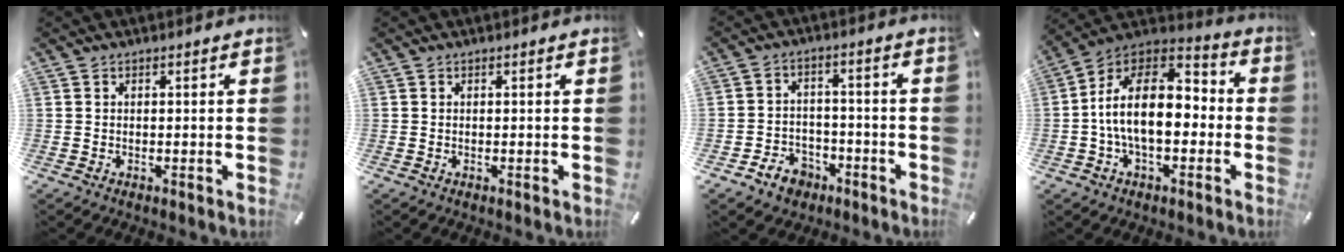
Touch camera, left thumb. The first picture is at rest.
{"total": 0.0}
{"total": 7.2, "force": [-4.2, 5.3, 2.5], "torque": [-0.046, 0.032, -0.075]}
{"total": 17.4, "force": [-1.9, 10.8, 13.5], "torque": [-0.245, 0.012, -0.034]}